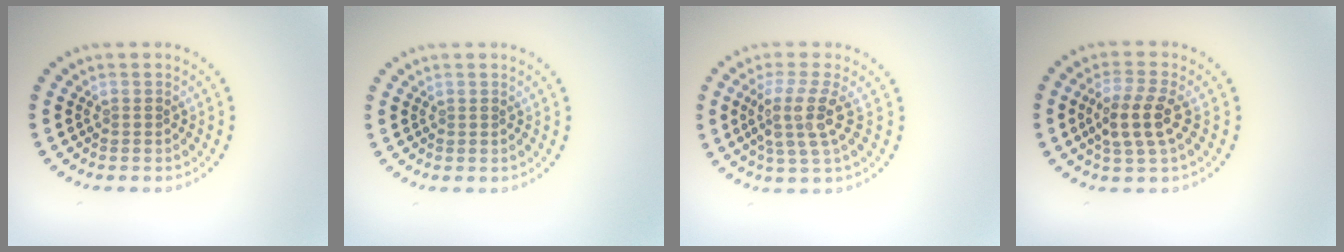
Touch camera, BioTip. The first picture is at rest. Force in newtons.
{"total": 0.0}
{"total": 3.7, "press": 2.7, "slide": 2.5}
{"total": 3.6, "press": 3.3, "slide": 1.3}